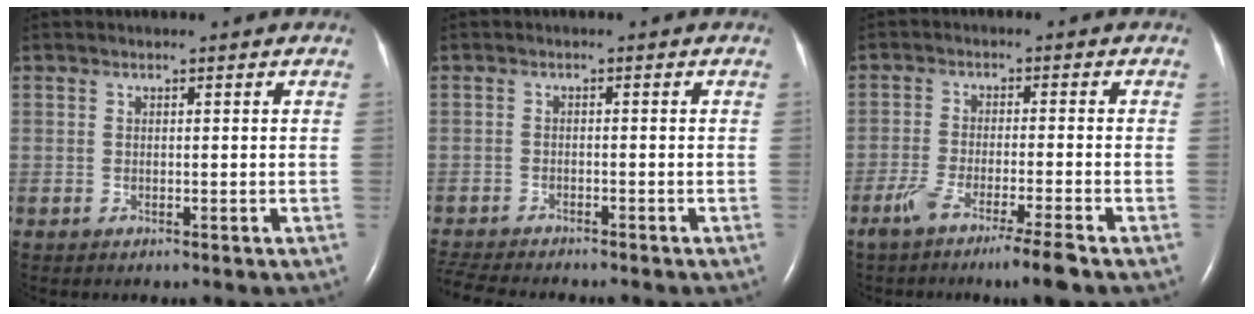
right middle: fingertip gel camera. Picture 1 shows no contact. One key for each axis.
{"total": 7.6, "fx": -6.9, "fy": 0.9, "fz": 2.9, "tx": -0.052, "ty": -0.015, "tz": -0.110}
{"total": 7.5, "fx": -5.2, "fy": -0.5, "fz": 5.4, "tx": -0.092, "ty": -0.017, "tz": -0.089}